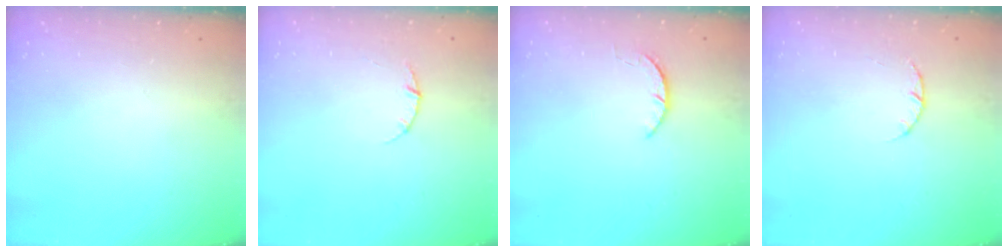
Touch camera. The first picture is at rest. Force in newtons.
{"total": 2.8, "press": 2.8, "slide": 0.4}
{"total": 1.6, "press": 1.6, "slide": 0.3}
{"total": 1.4, "press": 1.3, "slide": 0.3}